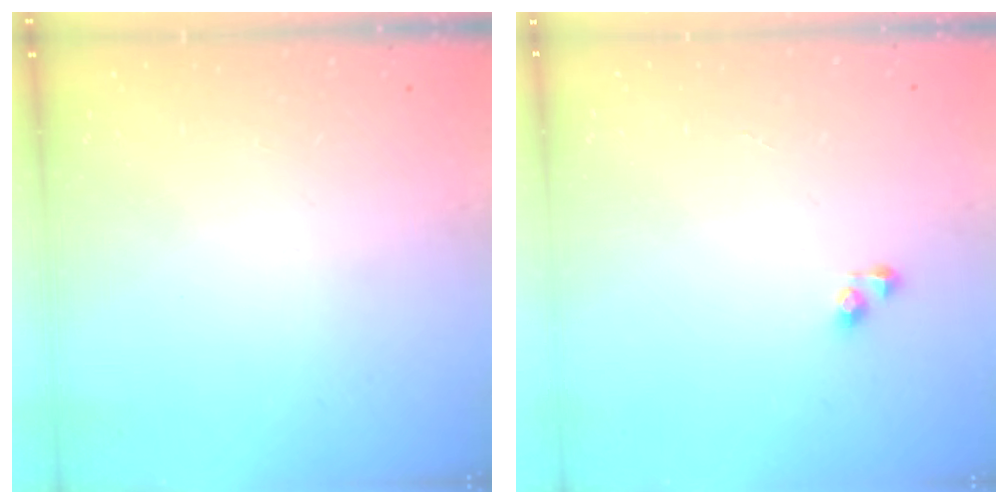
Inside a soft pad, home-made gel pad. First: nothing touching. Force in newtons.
{"total": 3.4, "press": 3.4, "slide": 0.1}